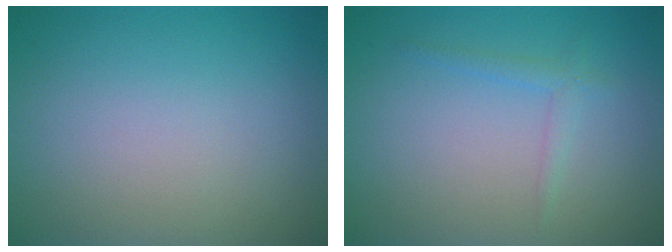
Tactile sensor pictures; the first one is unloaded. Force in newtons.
{"total": 1.2, "press": 1.2, "slide": 0.1}